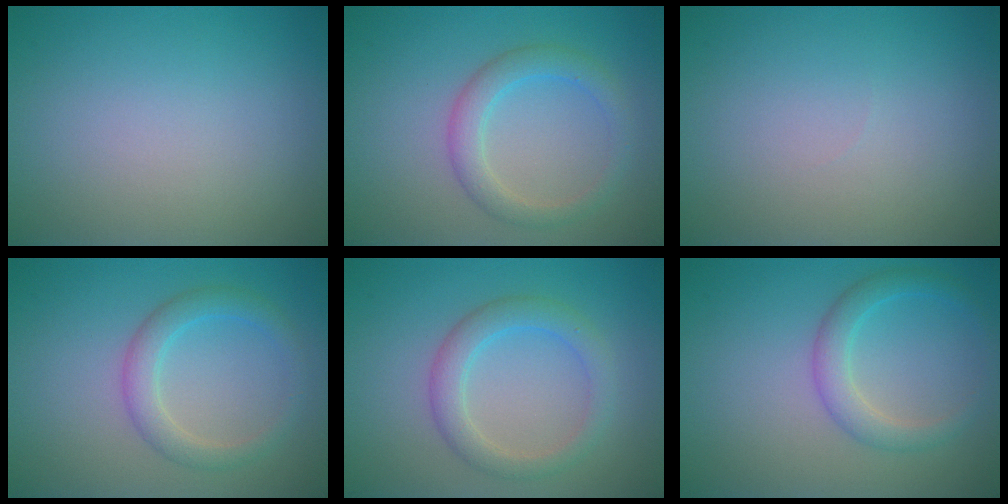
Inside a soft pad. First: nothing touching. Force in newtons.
{"total": 2.9, "press": 2.9, "slide": 0.1}
{"total": 0.0}
{"total": 2.8, "press": 2.8, "slide": 0.1}
{"total": 3.1, "press": 3.1, "slide": 0.2}
{"total": 2.7, "press": 2.7, "slide": 0.1}